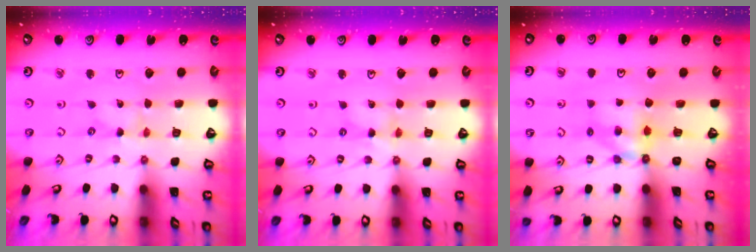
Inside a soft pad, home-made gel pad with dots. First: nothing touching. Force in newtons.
{"total": 1.6, "press": 1.5, "slide": 0.2}
{"total": 5.8, "press": 5.8, "slide": 0.3}